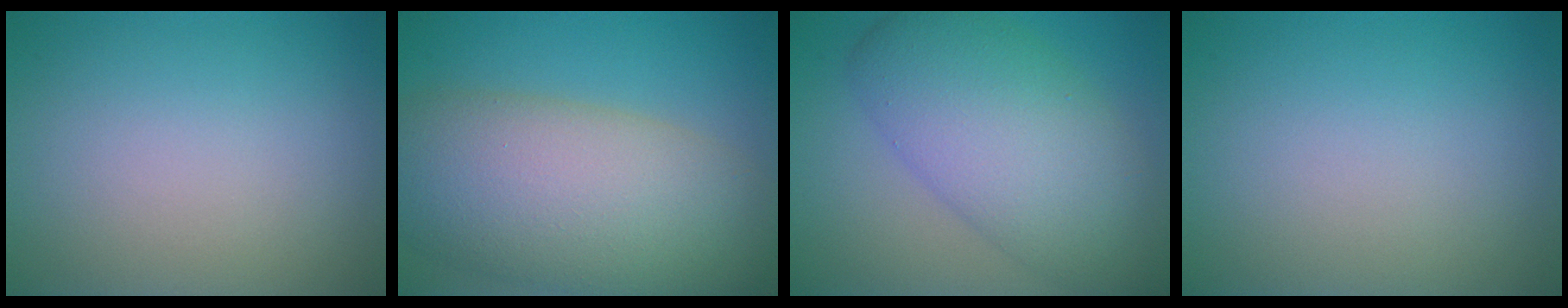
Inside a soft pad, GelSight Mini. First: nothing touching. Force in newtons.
{"total": 12.0, "press": 12.0, "slide": 0.6}
{"total": 9.3, "press": 9.3, "slide": 0.1}
{"total": 0.0}